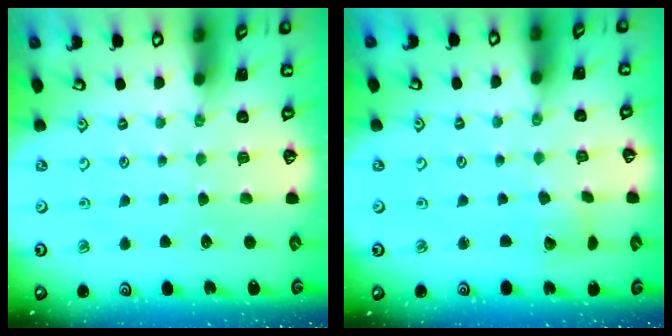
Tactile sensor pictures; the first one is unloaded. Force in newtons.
{"total": 2.5, "press": 2.5, "slide": 0.4}